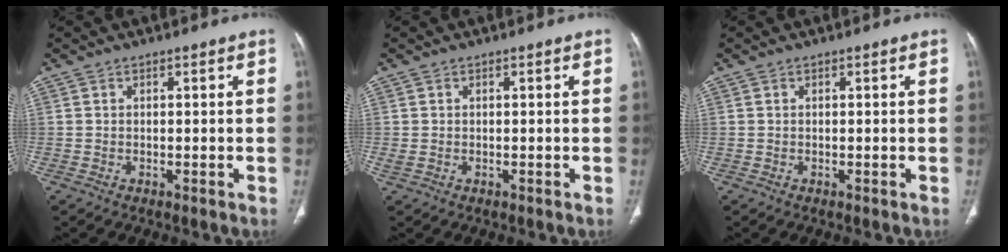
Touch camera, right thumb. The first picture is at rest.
{"total": 0.6, "force": [0.0, 0.3, 0.5], "torque": [-0.021, -0.003, 0.002]}
{"total": 0.0}